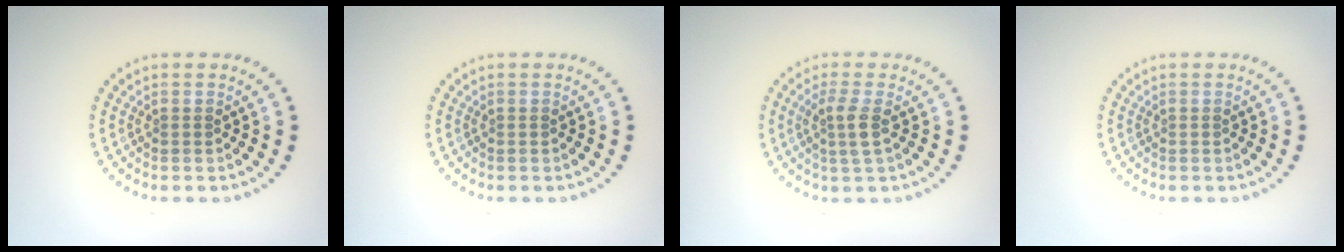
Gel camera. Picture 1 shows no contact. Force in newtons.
{"total": 0.0}
{"total": 2.0, "press": 1.6, "slide": 1.2}
{"total": 0.0}